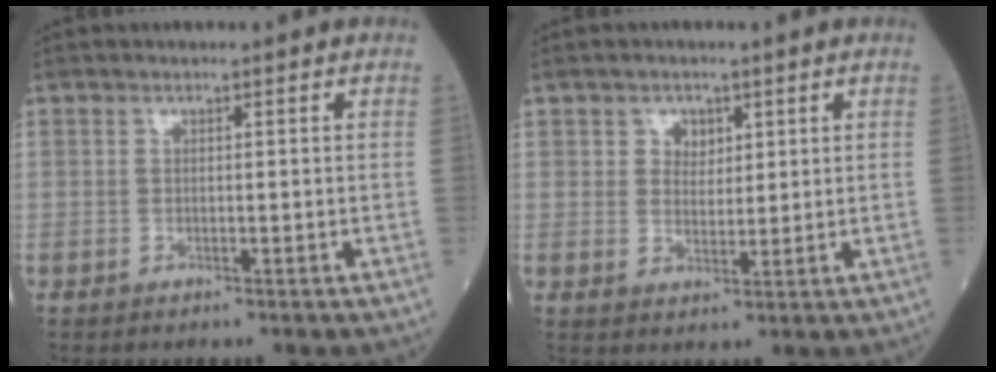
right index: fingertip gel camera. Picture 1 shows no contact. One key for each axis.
{"total": 2.9, "fx": 1.5, "fy": 2.2, "fz": 1.3, "tx": -0.018, "ty": 0.004, "tz": 0.027}